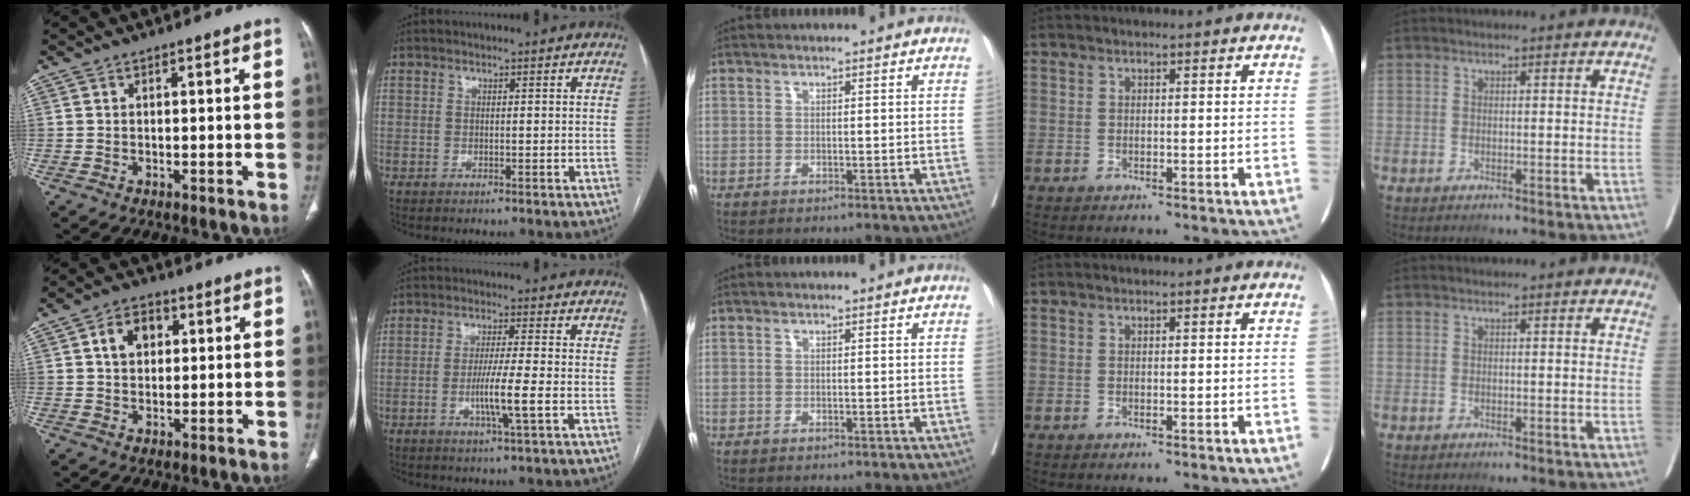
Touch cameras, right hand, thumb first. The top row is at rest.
{"thumb": {"total": 6.1, "force": [1.7, 4.5, 3.8], "torque": [-0.042, 0.006, 0.023]}, "index": {"total": 6.3, "force": [-1.7, -0.6, 6.0], "torque": [-0.110, -0.012, -0.034]}}